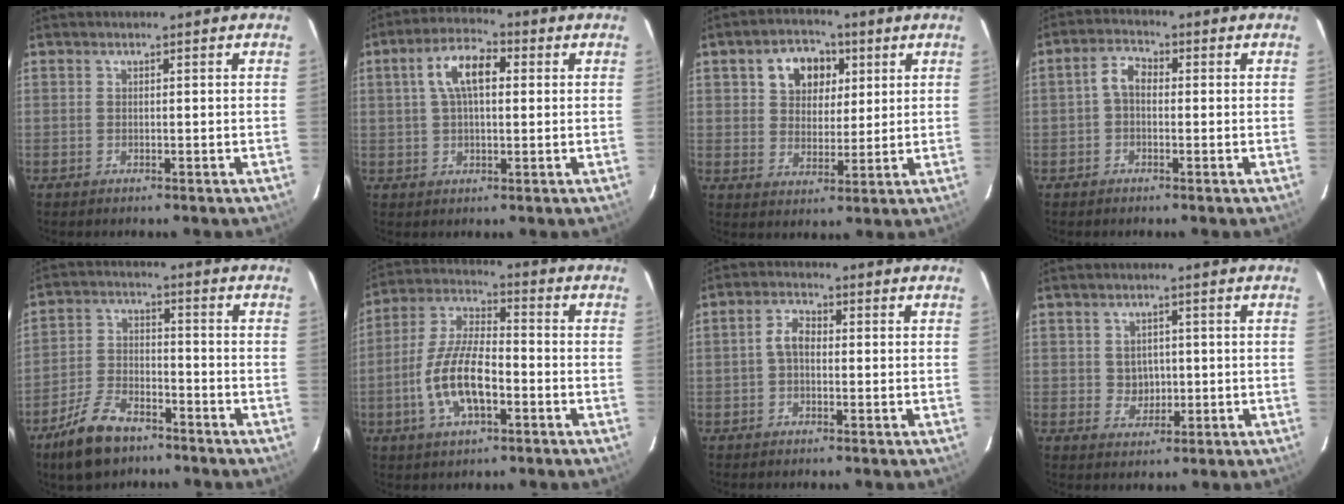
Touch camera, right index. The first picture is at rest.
{"total": 8.4, "force": [1.9, 3.9, 7.1], "torque": [-0.132, 0.022, 0.032]}
{"total": 9.1, "force": [3.6, 6.9, 4.8], "torque": [-0.093, 0.027, 0.062]}
{"total": 3.3, "force": [-0.5, 2.2, 2.3], "torque": [-0.045, 0.014, -0.011]}
{"total": 11.0, "force": [-7.9, 5.1, 5.8], "torque": [-0.138, 0.000, -0.143]}
{"total": 12.6, "force": [-4.2, 5.0, 10.8], "torque": [-0.228, 0.002, -0.078]}
{"total": 3.2, "force": [-0.4, 2.0, 2.4], "torque": [-0.049, 0.012, -0.007]}
{"total": 3.4, "force": [0.2, 3.3, 1.0], "torque": [-0.019, 0.008, 0.009]}